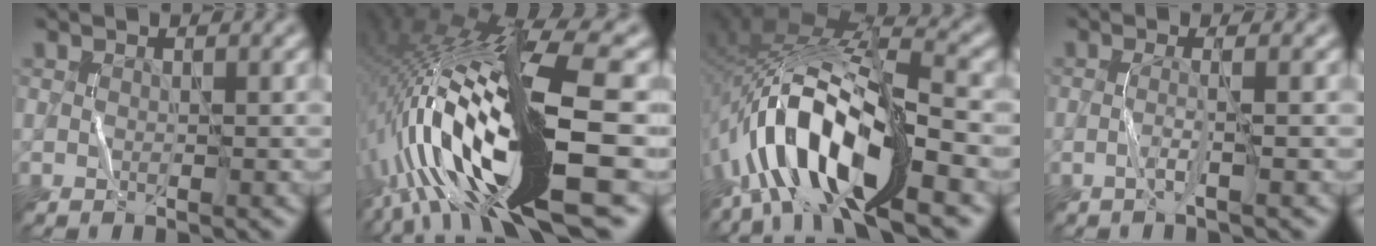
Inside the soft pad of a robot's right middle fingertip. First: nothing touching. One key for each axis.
{"total": 18.4, "fx": -2.6, "fy": 4.3, "fz": 17.7, "tx": -0.315, "ty": 0.020, "tz": -0.049}
{"total": 13.0, "fx": -5.6, "fy": 4.9, "fz": 10.6, "tx": -0.200, "ty": 0.011, "tz": -0.102}
{"total": 1.6, "fx": -0.5, "fy": 0.2, "fz": 1.5, "tx": -0.027, "ty": 0.003, "tz": -0.019}